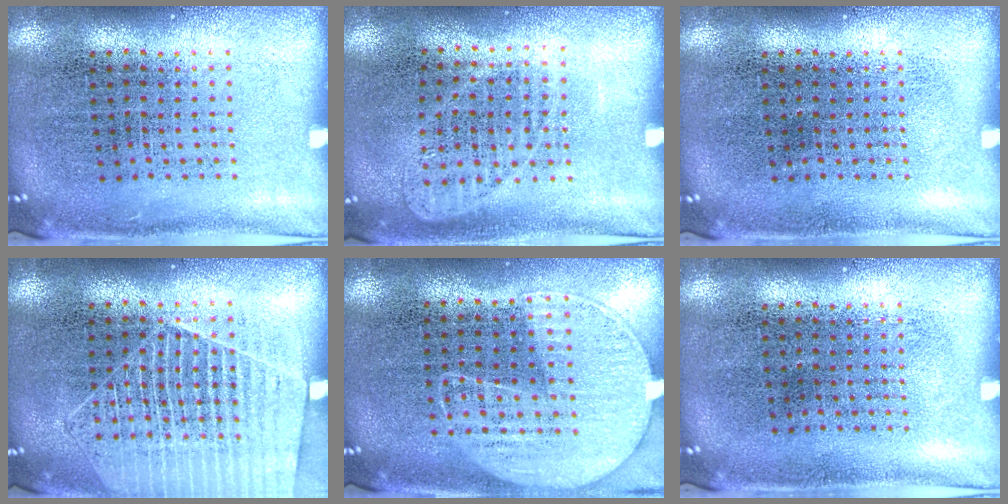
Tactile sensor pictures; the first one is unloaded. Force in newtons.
{"total": 1.0, "press": 0.9, "slide": 0.4}
{"total": 0.0}
{"total": 1.4, "press": 1.3, "slide": 0.5}
{"total": 1.3, "press": 1.1, "slide": 0.6}
{"total": 0.0}